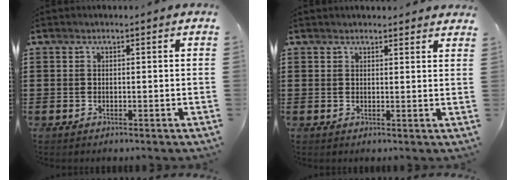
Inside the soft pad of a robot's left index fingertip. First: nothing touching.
{"total": 1.6, "force": [1.6, 0.2, 0.1], "torque": [-0.007, 0.001, 0.033]}